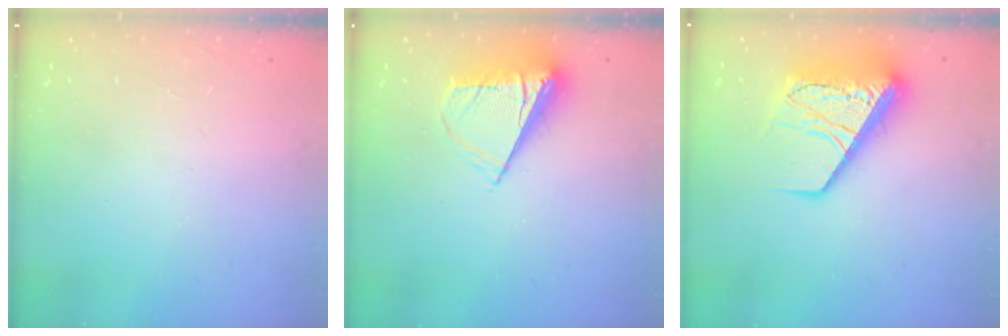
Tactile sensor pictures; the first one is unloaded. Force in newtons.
{"total": 9.1, "press": 9.1, "slide": 1.0}
{"total": 15.8, "press": 15.7, "slide": 1.7}